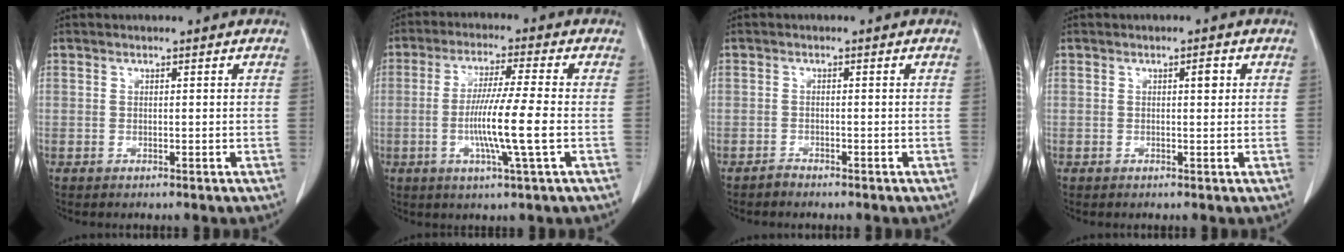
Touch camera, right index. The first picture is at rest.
{"total": 9.3, "force": [-1.7, -0.9, 9.1], "torque": [-0.170, -0.010, -0.033]}
{"total": 0.9, "force": [-0.9, 0.1, 0.1], "torque": [-0.002, -0.001, -0.017]}
{"total": 1.3, "force": [0.5, 0.4, 1.2], "torque": [-0.016, 0.005, 0.009]}